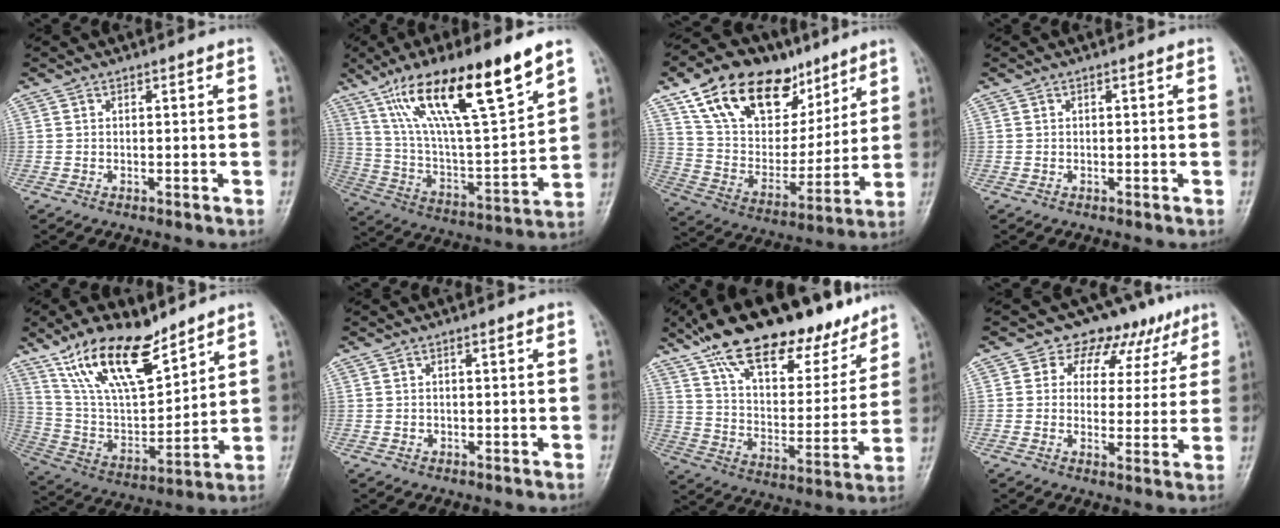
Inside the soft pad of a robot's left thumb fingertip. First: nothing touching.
{"total": 24.0, "force": [14.5, 4.7, 18.6], "torque": [-0.316, -0.033, 0.263]}
{"total": 24.3, "force": [14.1, 14.4, 13.6], "torque": [-0.191, -0.024, 0.253]}
{"total": 0.0}
{"total": 18.5, "force": [12.4, 7.4, 11.6], "torque": [-0.174, -0.058, 0.243]}
{"total": 0.6, "force": [0.0, 0.5, 0.4], "torque": [-0.002, 0.002, 0.001]}
{"total": 26.1, "force": [18.9, 10.9, 14.4], "torque": [-0.195, -0.055, 0.303]}
{"total": 10.5, "force": [6.6, 7.3, 3.6], "torque": [0.000, -0.021, 0.079]}